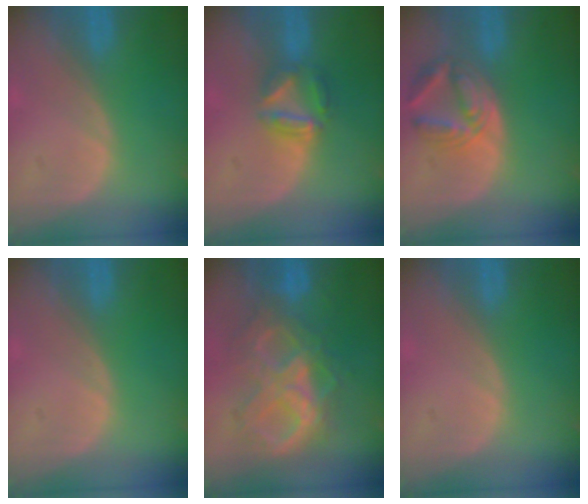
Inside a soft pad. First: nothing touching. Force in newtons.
{"total": 6.1, "press": 5.5, "slide": 2.7}
{"total": 6.4, "press": 6.4, "slide": 0.9}
{"total": 0.0}
{"total": 10.6, "press": 10.6, "slide": 1.0}
{"total": 0.0}